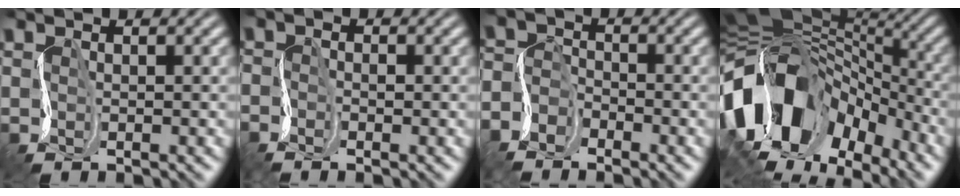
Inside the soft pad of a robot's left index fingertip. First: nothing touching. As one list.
[{"total": 1.6, "force": [-1.5, 0.2, 0.2], "torque": [-0.007, -0.002, -0.030]}, {"total": 4.3, "force": [-3.8, 1.9, 0.7], "torque": [-0.021, -0.006, -0.079]}, {"total": 15.8, "force": [-5.2, 10.3, 10.8], "torque": [-0.216, 0.009, -0.095]}]